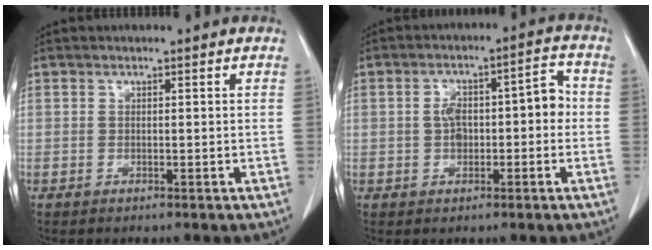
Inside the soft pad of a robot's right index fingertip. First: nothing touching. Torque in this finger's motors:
{"motor_torque": [0.22, 0.00, 0.14, 0.07]}